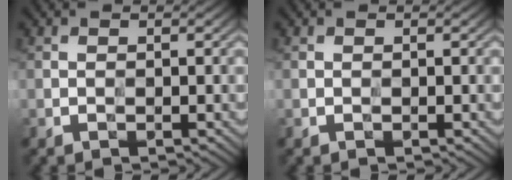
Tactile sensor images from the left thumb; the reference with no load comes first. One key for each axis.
{"total": 0.0}